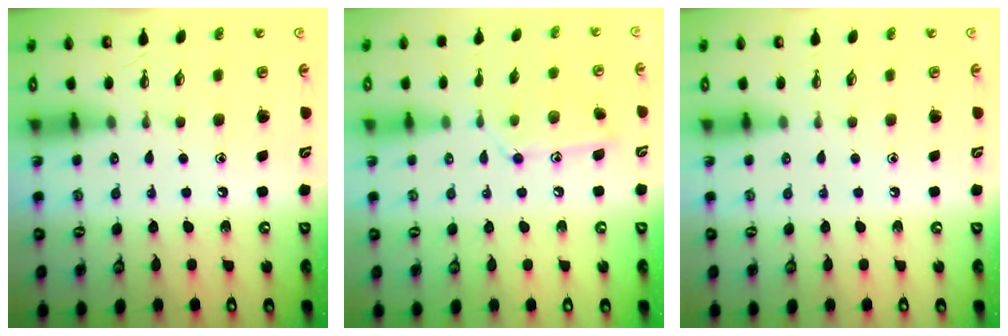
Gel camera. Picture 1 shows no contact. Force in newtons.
{"total": 10.9, "press": 10.8, "slide": 0.6}
{"total": 0.0}